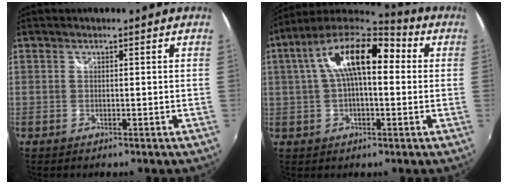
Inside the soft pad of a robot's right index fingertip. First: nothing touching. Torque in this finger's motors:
{"motor_torque": [0.77, -0.08, 1.06, 0.21]}